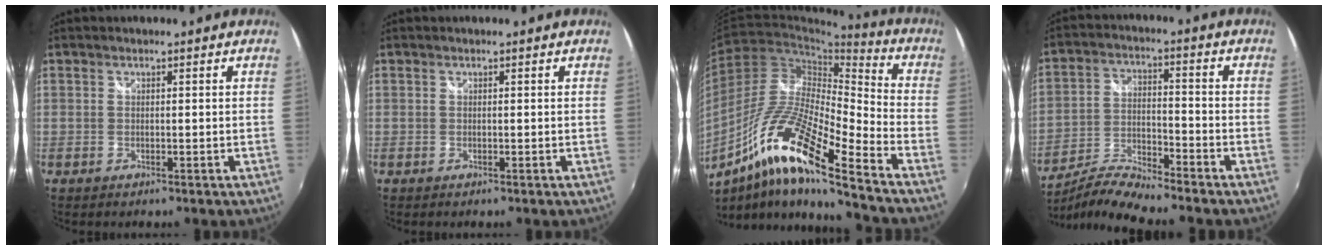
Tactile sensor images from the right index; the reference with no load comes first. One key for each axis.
{"total": 0.0}
{"total": 18.2, "fx": -10.7, "fy": 2.2, "fz": 14.5, "tx": -0.266, "ty": -0.008, "tz": -0.218}
{"total": 10.0, "fx": -9.4, "fy": -0.2, "fz": 3.4, "tx": -0.072, "ty": -0.001, "tz": -0.185}